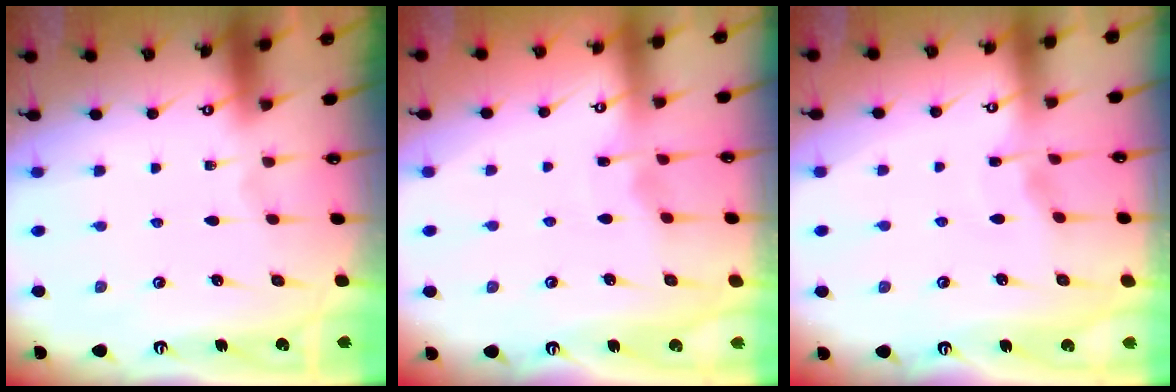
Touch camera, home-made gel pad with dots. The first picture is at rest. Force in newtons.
{"total": 2.9, "press": 2.9, "slide": 0.4}
{"total": 2.9, "press": 2.9, "slide": 0.5}